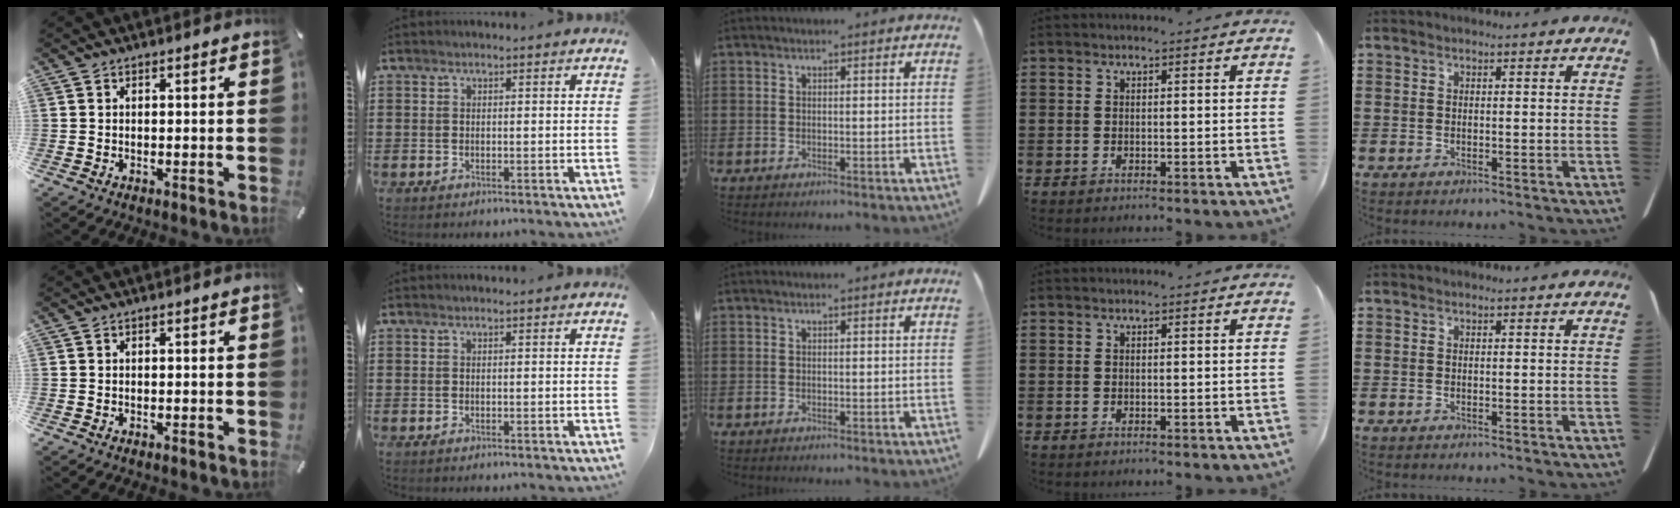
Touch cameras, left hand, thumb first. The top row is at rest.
{}